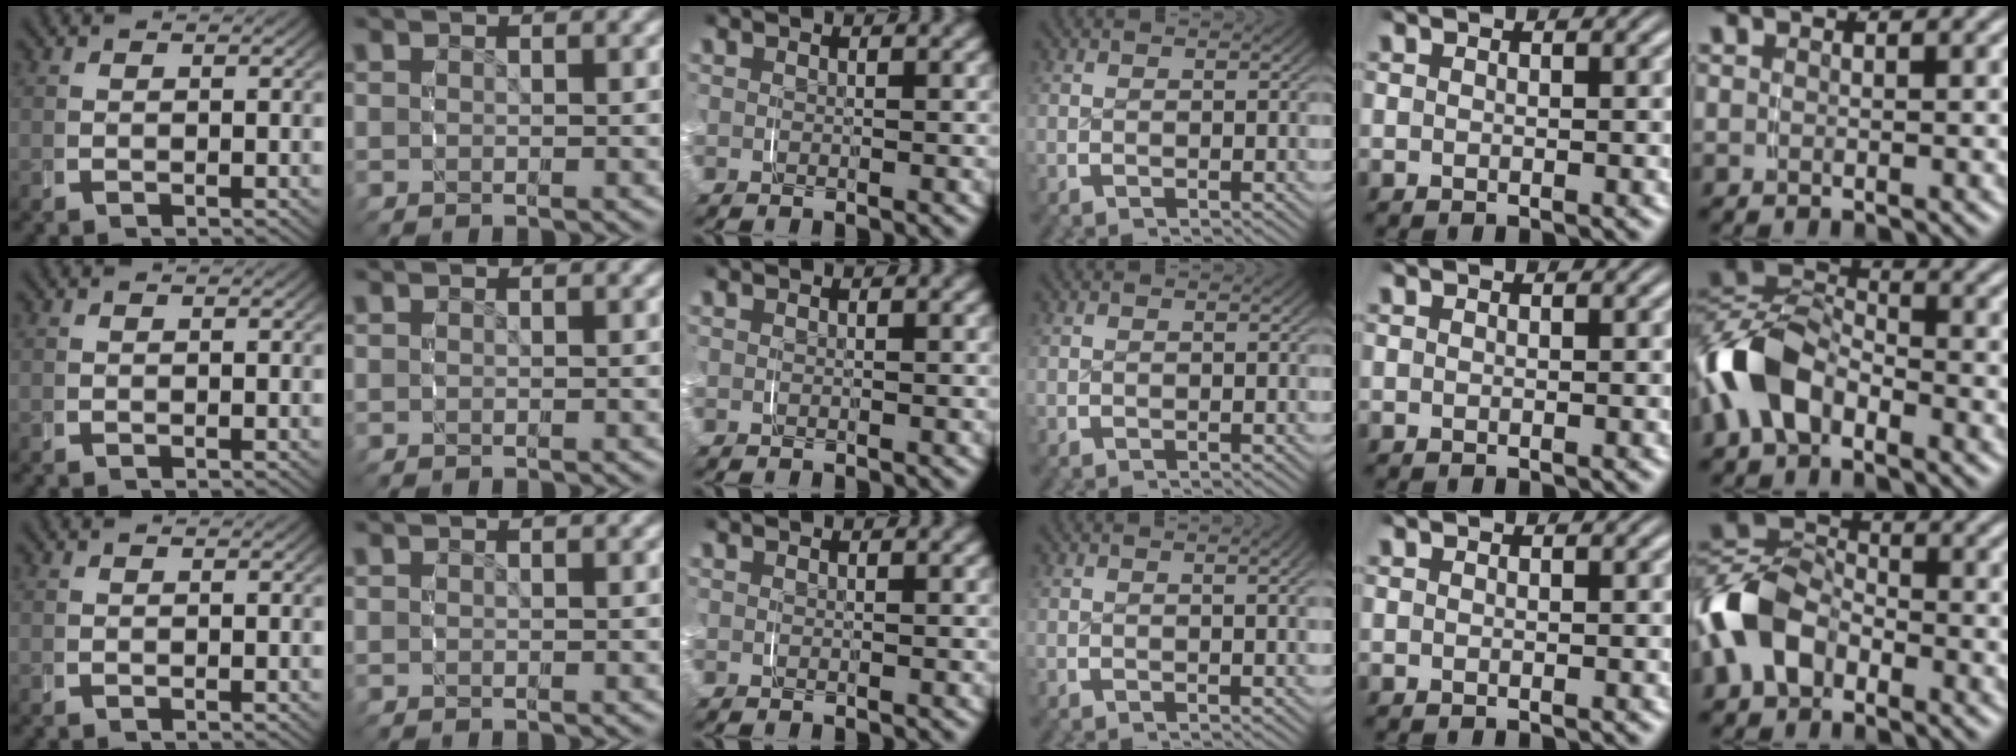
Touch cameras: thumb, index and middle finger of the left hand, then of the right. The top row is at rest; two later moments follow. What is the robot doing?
{"motion": "grasp_and_lifting", "object": "keyboard"}